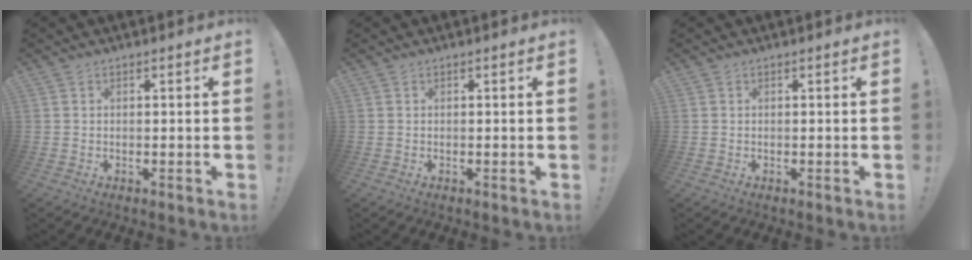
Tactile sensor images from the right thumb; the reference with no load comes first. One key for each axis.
{"total": 0.0}
{"total": 0.0}